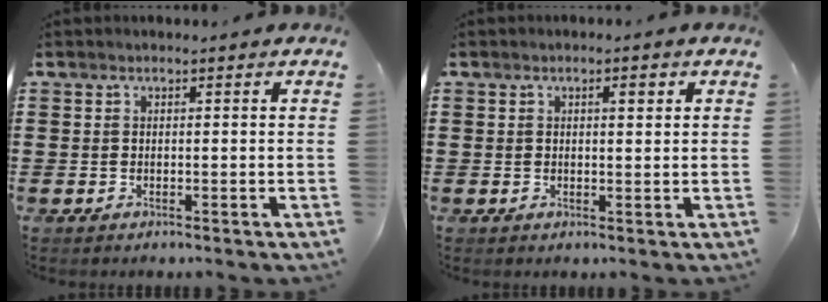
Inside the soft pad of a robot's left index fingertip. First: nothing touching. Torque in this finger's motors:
{"motor_torque": [0.70, -0.07, 0.18, 0.04]}